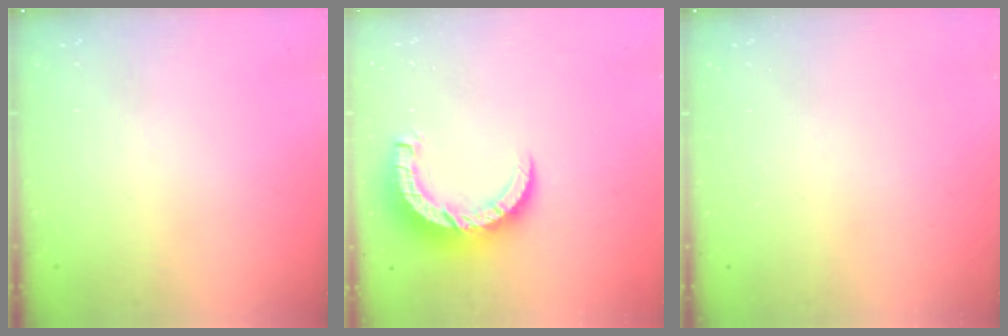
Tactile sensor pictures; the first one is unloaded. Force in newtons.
{"total": 8.9, "press": 8.9, "slide": 0.9}
{"total": 0.0}